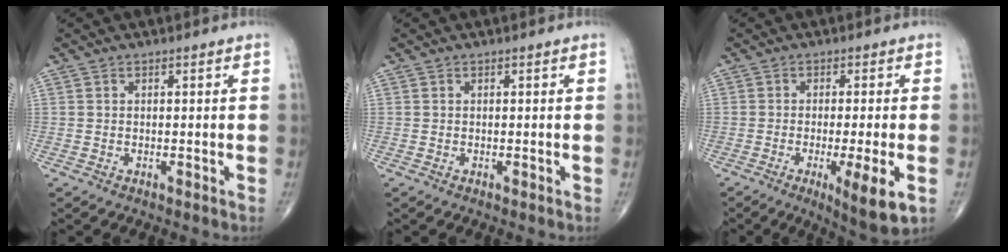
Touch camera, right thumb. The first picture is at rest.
{"total": 0.0}
{"total": 9.0, "force": [-3.0, 1.3, 8.4], "torque": [-0.130, -0.013, -0.042]}